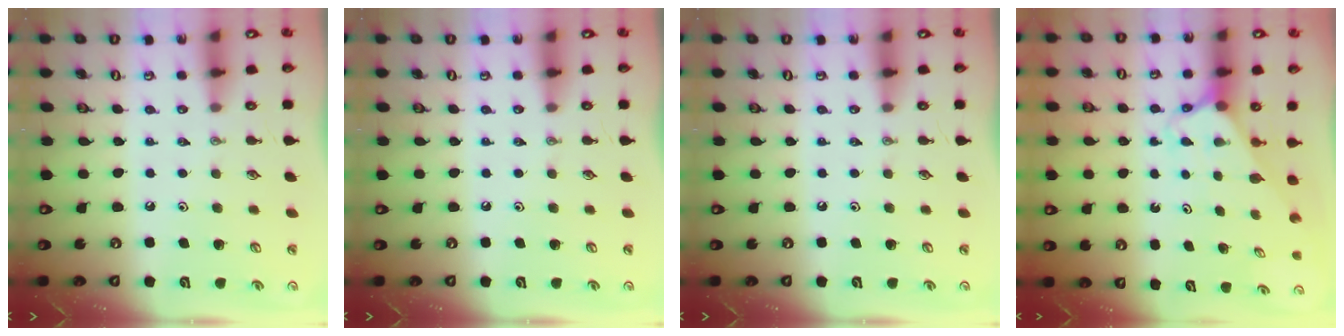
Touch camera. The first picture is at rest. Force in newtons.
{"total": 0.0}
{"total": 0.0}
{"total": 2.5, "press": 2.5, "slide": 0.2}